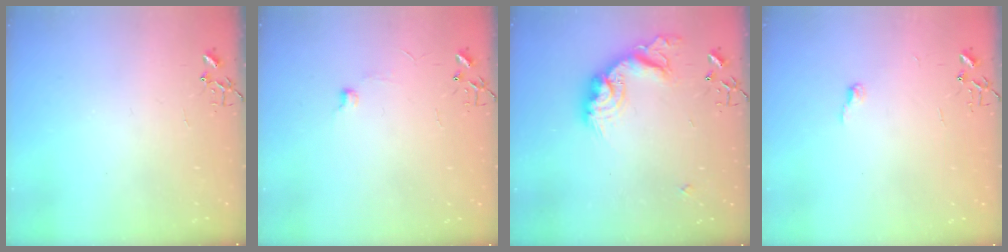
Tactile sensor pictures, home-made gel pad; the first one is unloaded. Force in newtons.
{"total": 5.6, "press": 5.6, "slide": 0.7}
{"total": 17.9, "press": 17.8, "slide": 1.1}
{"total": 4.4, "press": 4.4, "slide": 0.4}